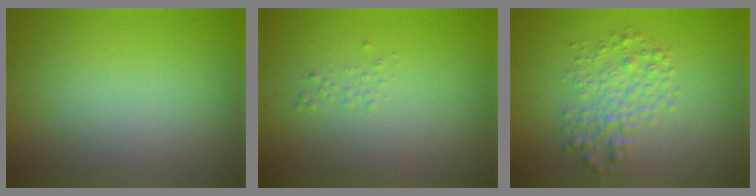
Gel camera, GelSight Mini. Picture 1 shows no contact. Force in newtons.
{"total": 0.6, "press": 0.6, "slide": 0.0}
{"total": 3.1, "press": 3.1, "slide": 0.0}